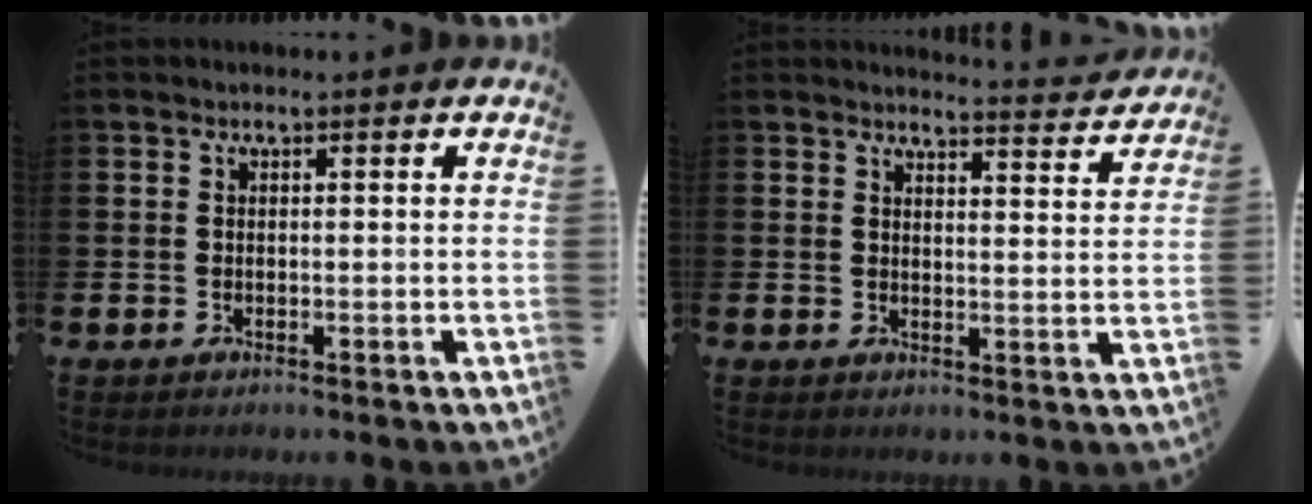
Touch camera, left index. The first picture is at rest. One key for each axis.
{"total": 3.9, "fx": 3.9, "fy": -0.2, "fz": 0.2, "tx": 0.010, "ty": -0.036, "tz": 0.064}